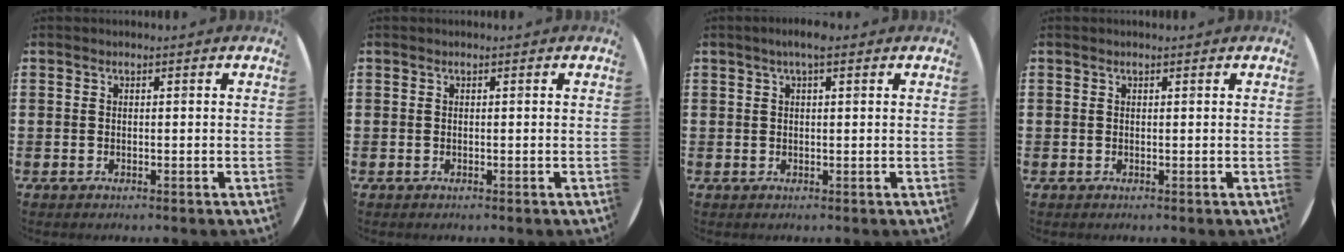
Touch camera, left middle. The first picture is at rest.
{"total": 0.0}
{"total": 2.3, "force": [1.4, 0.5, 1.7], "torque": [-0.035, 0.008, 0.023]}
{"total": 0.0}